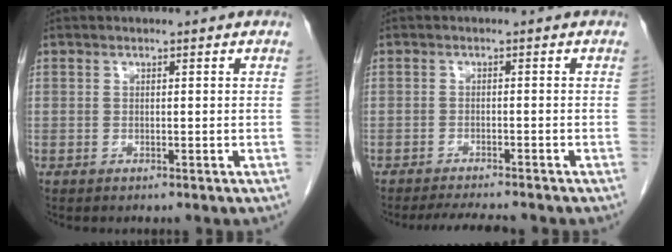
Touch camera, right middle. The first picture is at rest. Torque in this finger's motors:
{"motor_torque": [0.06, -0.04, 0.00, 0.00]}